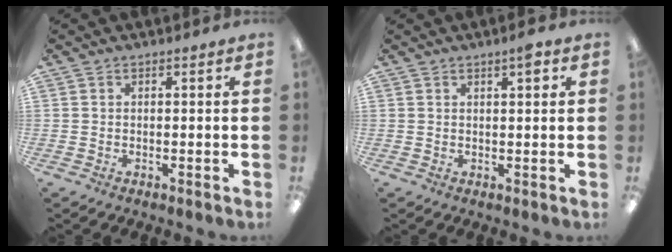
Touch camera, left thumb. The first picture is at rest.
{"total": 2.9, "force": [1.7, 0.7, 2.3], "torque": [-0.032, -0.002, 0.025]}